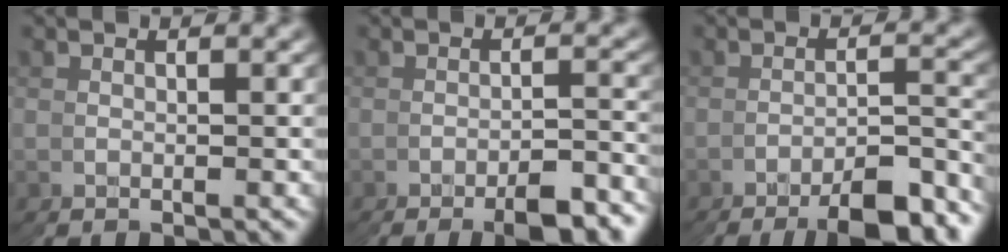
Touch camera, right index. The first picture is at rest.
{"total": 3.8, "force": [-3.6, -0.2, 1.3], "torque": [-0.007, 0.005, -0.058]}
{"total": 6.5, "force": [-6.1, -0.1, 2.5], "torque": [-0.019, 0.000, -0.091]}